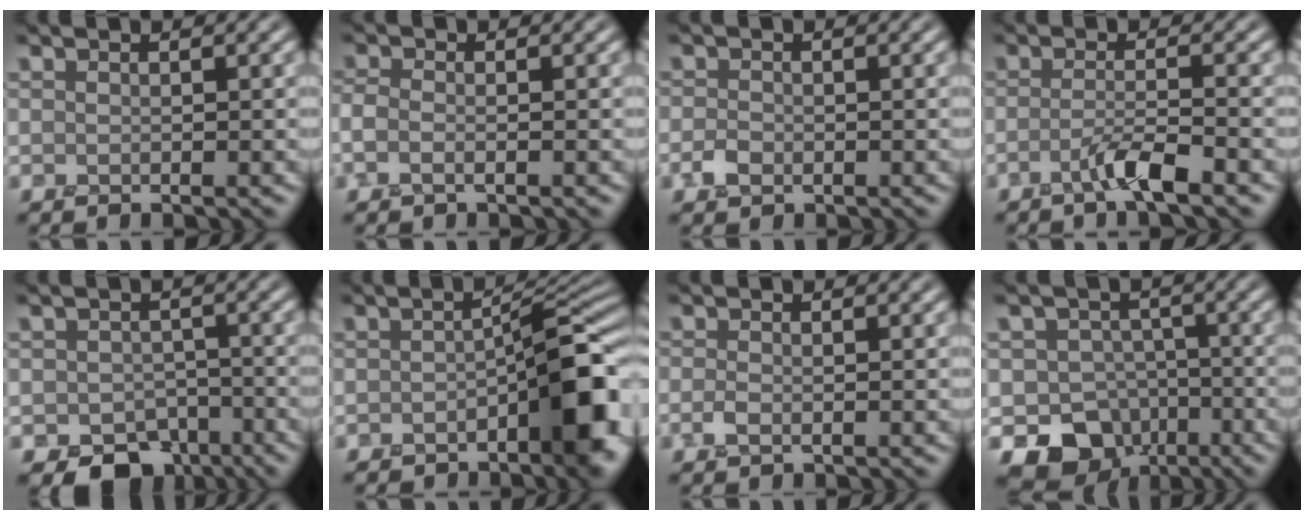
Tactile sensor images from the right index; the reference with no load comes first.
{"total": 0.8, "force": [-0.4, 0.2, 0.6], "torque": [-0.014, 0.004, -0.012]}
{"total": 0.8, "force": [-0.3, 0.7, 0.2], "torque": [0.000, 0.004, -0.009]}
{"total": 2.3, "force": [-1.4, 0.0, 1.8], "torque": [-0.035, 0.009, -0.032]}
{"total": 4.8, "force": [-2.9, 3.5, 1.8], "torque": [-0.015, -0.008, -0.037]}
{"total": 8.6, "force": [-2.8, 3.8, 7.1], "torque": [-0.090, 0.004, -0.045]}
{"total": 0.0}
{"total": 9.2, "force": [-5.2, 7.2, 2.2], "torque": [-0.023, -0.006, -0.091]}